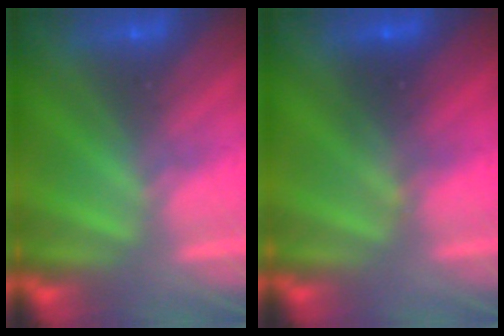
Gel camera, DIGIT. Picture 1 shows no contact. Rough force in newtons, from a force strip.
{"total": 2.7}